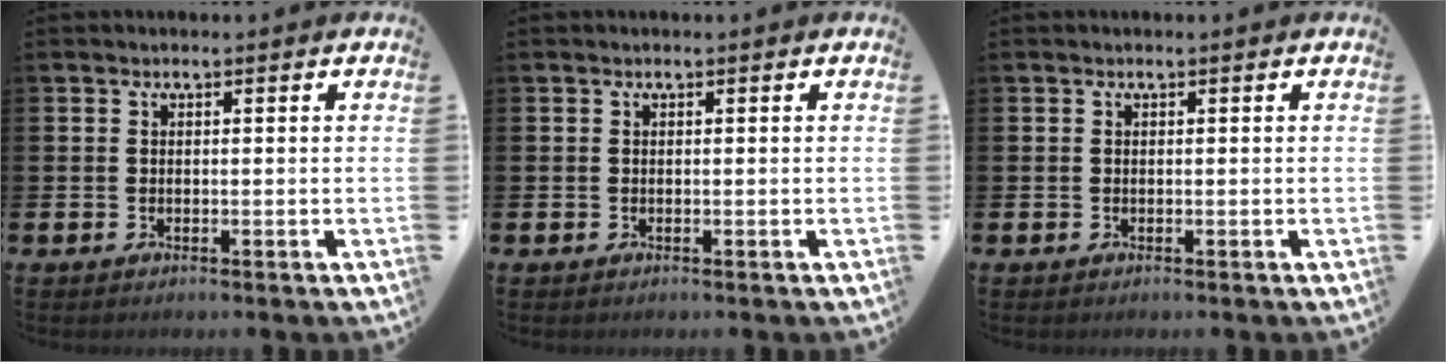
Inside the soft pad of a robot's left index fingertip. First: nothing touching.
{"total": 0.0}
{"total": 0.0}